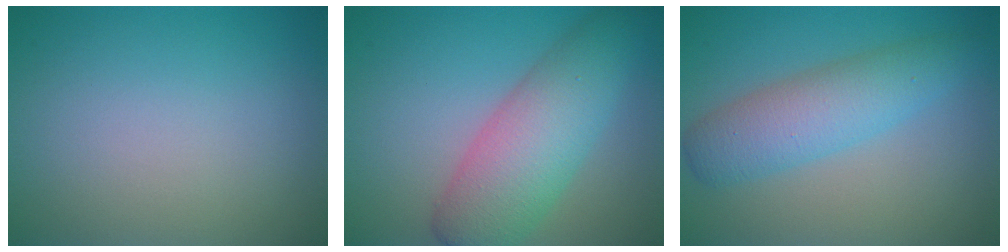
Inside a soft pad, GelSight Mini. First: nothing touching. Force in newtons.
{"total": 7.3, "press": 7.3, "slide": 0.3}
{"total": 5.0, "press": 5.0, "slide": 0.2}